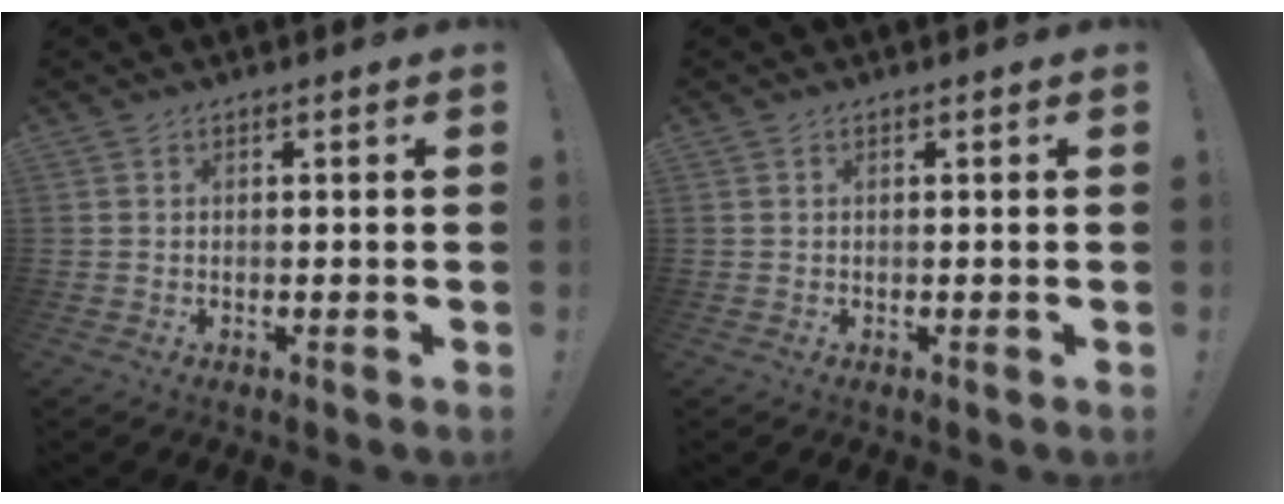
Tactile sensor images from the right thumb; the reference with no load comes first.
{"total": 0.0}